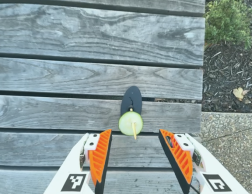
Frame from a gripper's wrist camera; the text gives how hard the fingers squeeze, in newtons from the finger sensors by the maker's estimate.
{"total": 0.6, "left": 0.3, "right": 0.9}